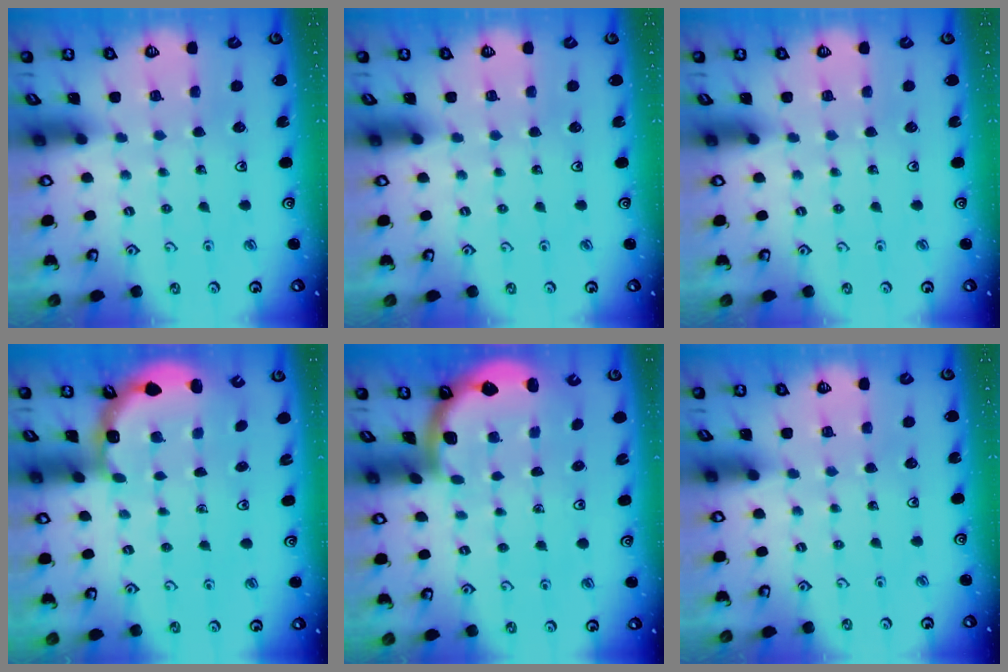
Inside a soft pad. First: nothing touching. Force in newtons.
{"total": 0.0}
{"total": 0.0}
{"total": 3.2, "press": 2.7, "slide": 1.7}
{"total": 1.6, "press": 1.6, "slide": 0.1}
{"total": 0.0}